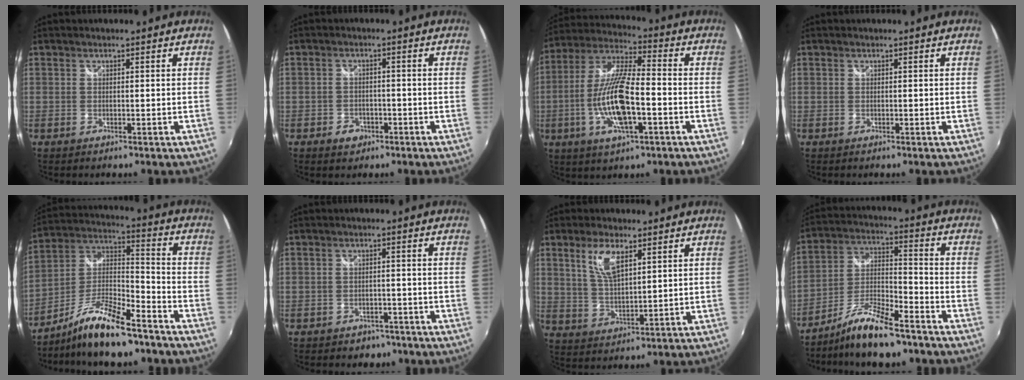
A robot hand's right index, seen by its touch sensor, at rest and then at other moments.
{"total": 3.6, "force": [-2.1, 2.7, 1.0], "torque": [-0.031, 0.003, -0.032]}
{"total": 15.2, "force": [-4.3, 4.2, 13.9], "torque": [-0.283, -0.007, -0.081]}
{"total": 0.0}
{"total": 14.9, "force": [-10.5, 3.7, 9.9], "torque": [-0.203, 0.002, -0.191]}
{"total": 5.5, "force": [-4.2, 3.3, 1.1], "torque": [-0.027, 0.006, -0.056]}
{"total": 7.2, "force": [3.6, 2.6, 5.6], "torque": [-0.108, 0.001, 0.073]}
{"total": 12.9, "force": [-9.6, 3.2, 8.0], "torque": [-0.162, 0.005, -0.174]}